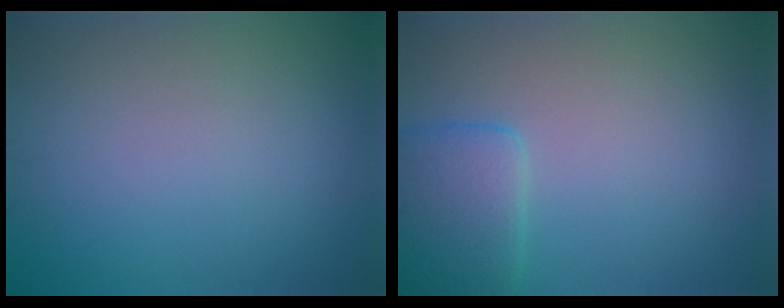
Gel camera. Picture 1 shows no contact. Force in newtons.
{"total": 3.6, "press": 3.6, "slide": 0.4}